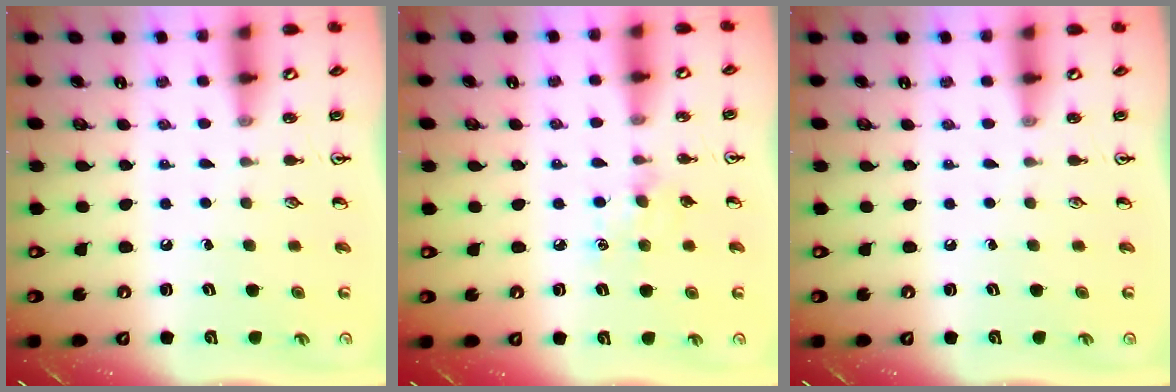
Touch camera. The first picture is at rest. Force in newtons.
{"total": 5.3, "press": 5.3, "slide": 0.7}
{"total": 0.0}